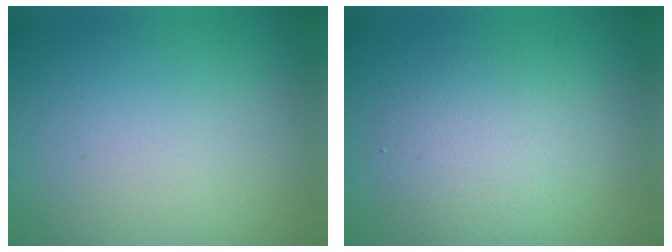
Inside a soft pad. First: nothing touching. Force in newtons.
{"total": 3.7, "press": 3.7, "slide": 0.4}